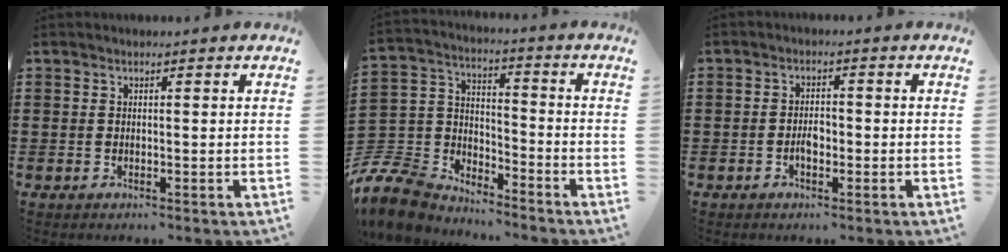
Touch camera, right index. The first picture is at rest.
{"total": 8.4, "force": [-7.4, 3.8, 1.4], "torque": [-0.078, 0.002, -0.156]}
{"total": 2.3, "force": [-0.8, 1.1, 1.9], "torque": [-0.035, 0.005, -0.016]}